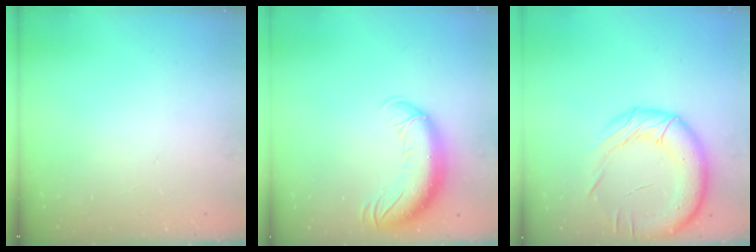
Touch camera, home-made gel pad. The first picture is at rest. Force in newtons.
{"total": 13.4, "press": 13.0, "slide": 3.1}
{"total": 20.3, "press": 19.9, "slide": 4.2}